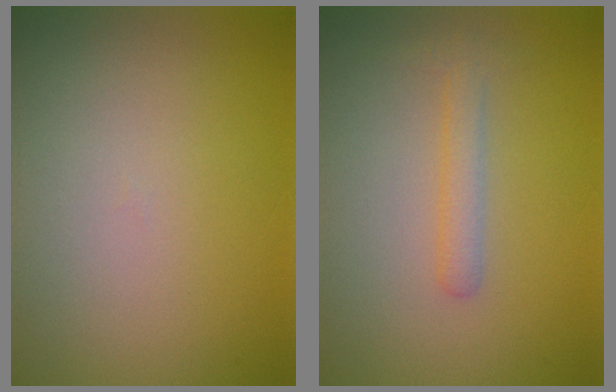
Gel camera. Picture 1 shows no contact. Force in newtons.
{"total": 1.7, "press": 1.7, "slide": 0.1}